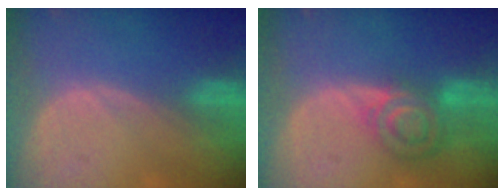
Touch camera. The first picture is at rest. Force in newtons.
{"total": 7.3, "press": 6.3, "slide": 3.7}